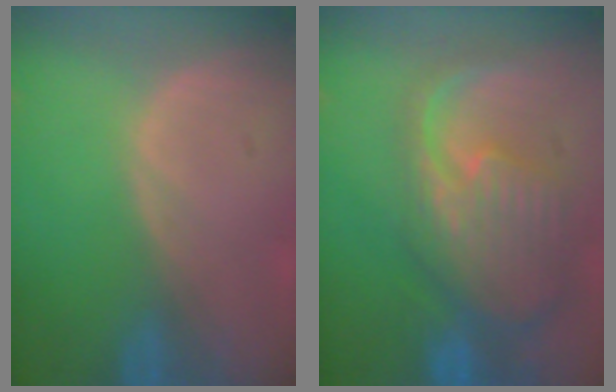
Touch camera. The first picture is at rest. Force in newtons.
{"total": 11.6, "press": 10.1, "slide": 5.8}